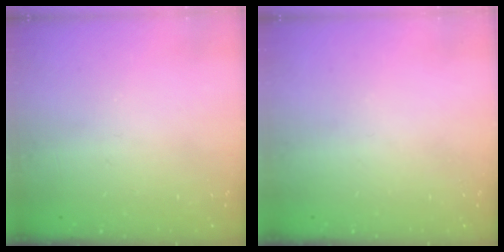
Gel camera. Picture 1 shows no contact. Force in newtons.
{"total": 0.0}